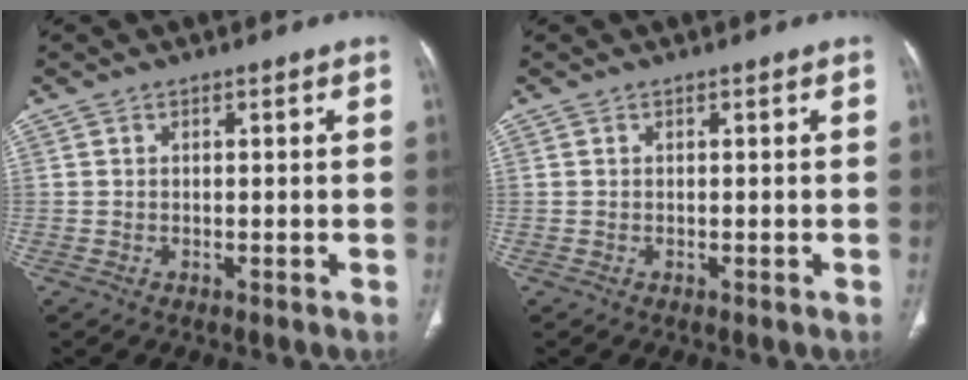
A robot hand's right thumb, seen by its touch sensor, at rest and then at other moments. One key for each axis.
{"total": 0.0}